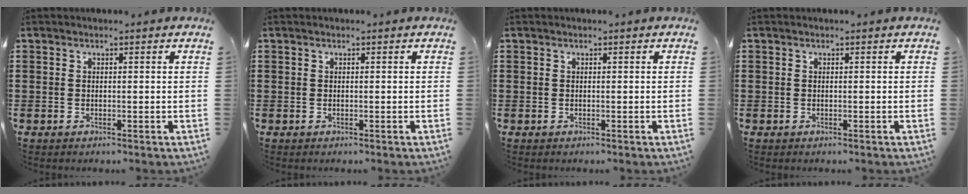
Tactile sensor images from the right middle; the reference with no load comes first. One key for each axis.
{"total": 0.0}
{"total": 0.0}
{"total": 0.0}